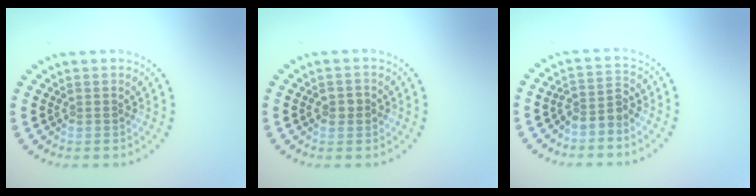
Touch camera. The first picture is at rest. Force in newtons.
{"total": 1.5, "press": 1.5, "slide": 0.1}
{"total": 2.3, "press": 1.8, "slide": 1.5}